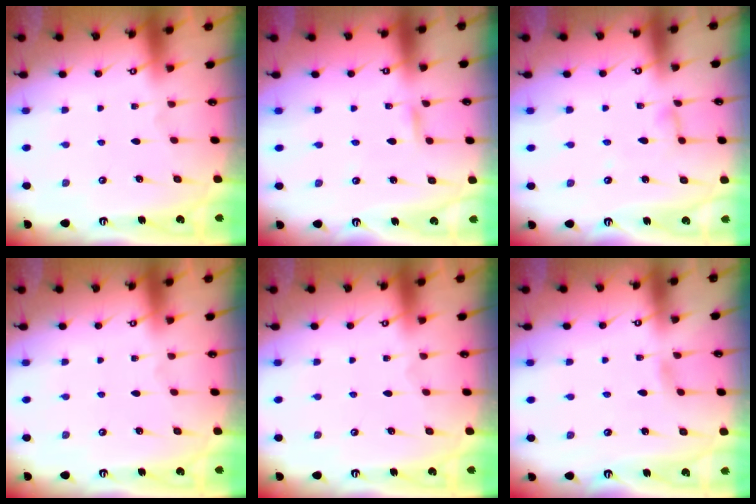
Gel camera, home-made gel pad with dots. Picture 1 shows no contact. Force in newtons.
{"total": 2.4, "press": 2.4, "slide": 0.2}
{"total": 3.6, "press": 3.6, "slide": 0.2}
{"total": 0.0}
{"total": 0.0}
{"total": 2.6, "press": 2.5, "slide": 0.3}